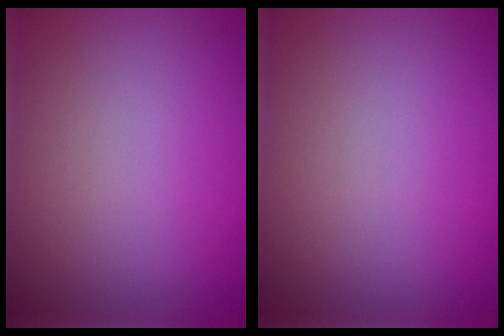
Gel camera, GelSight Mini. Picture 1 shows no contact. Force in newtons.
{"total": 0.0}